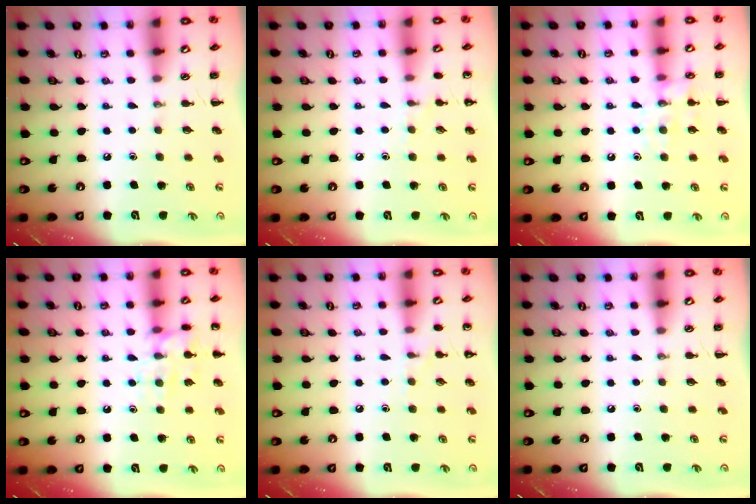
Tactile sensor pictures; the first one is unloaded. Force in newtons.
{"total": 6.5, "press": 6.3, "slide": 1.6}
{"total": 10.1, "press": 10.1, "slide": 0.5}
{"total": 11.7, "press": 11.7, "slide": 0.6}
{"total": 6.5, "press": 6.3, "slide": 1.6}
{"total": 0.0}